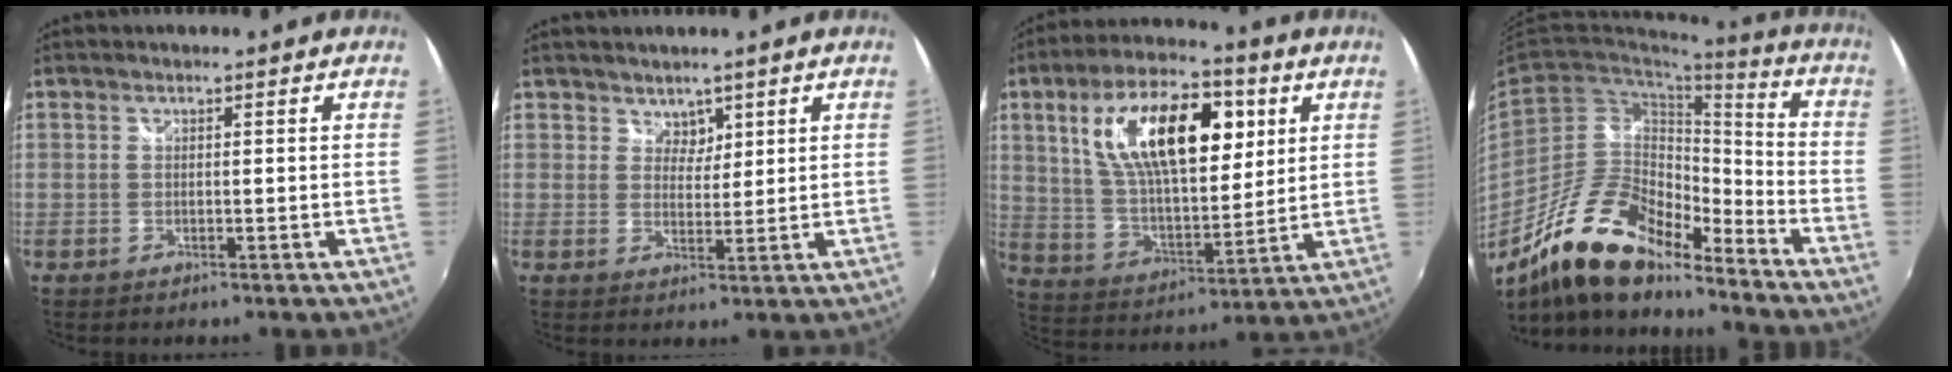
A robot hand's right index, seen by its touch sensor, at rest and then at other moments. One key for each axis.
{"total": 2.8, "fx": 2.0, "fy": 2.0, "fz": 0.2, "tx": 0.002, "ty": 0.002, "tz": 0.034}
{"total": 21.0, "fx": 7.3, "fy": 9.5, "fz": 17.3, "tx": -0.309, "ty": 0.019, "tz": 0.133}
{"total": 18.3, "fx": -14.5, "fy": 6.0, "fz": 9.4, "tx": -0.175, "ty": 0.005, "tz": -0.265}